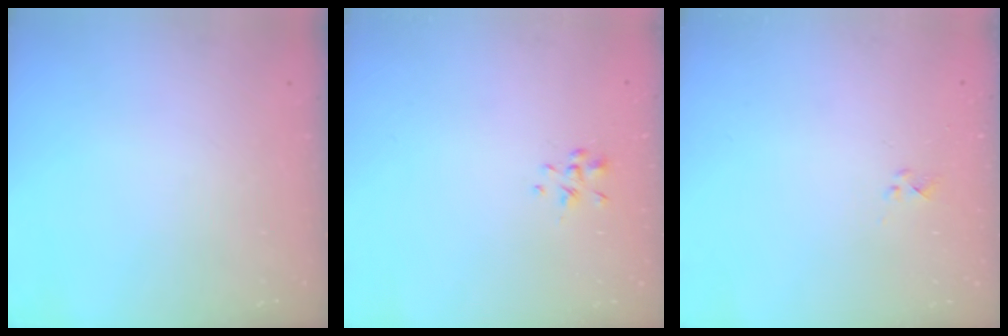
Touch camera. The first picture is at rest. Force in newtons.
{"total": 1.3, "press": 1.1, "slide": 0.5}
{"total": 2.2, "press": 2.1, "slide": 0.7}